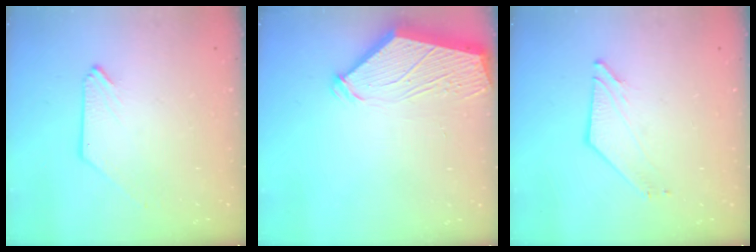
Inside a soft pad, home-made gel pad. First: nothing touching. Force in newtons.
{"total": 5.3, "press": 5.3, "slide": 0.6}
{"total": 2.7, "press": 2.7, "slide": 0.3}